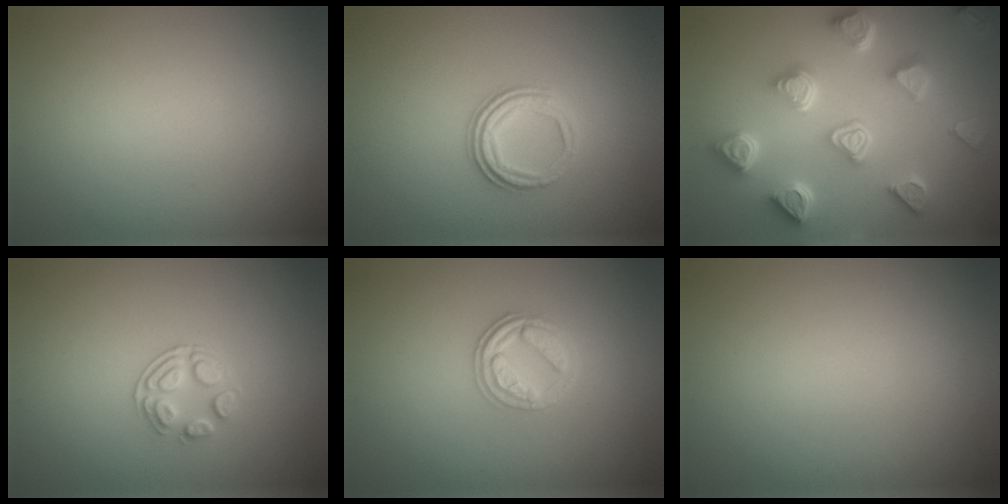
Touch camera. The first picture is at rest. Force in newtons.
{"total": 3.1, "press": 2.3, "slide": 2.0}
{"total": 7.0, "press": 5.8, "slide": 3.9}
{"total": 2.1, "press": 1.4, "slide": 1.5}
{"total": 2.7, "press": 2.7, "slide": 0.5}
{"total": 0.0}